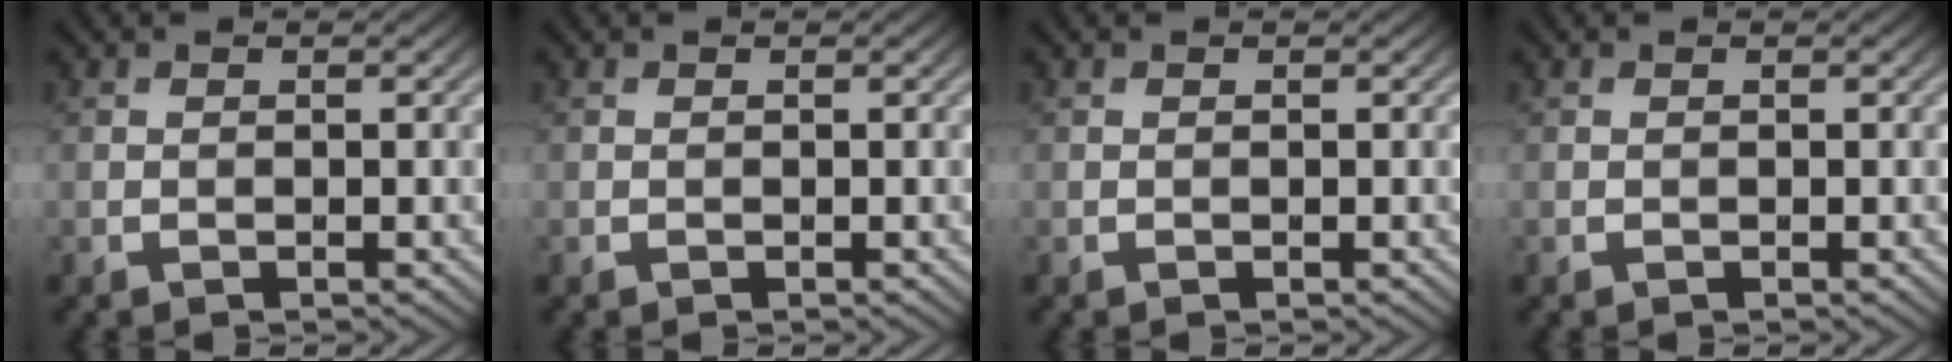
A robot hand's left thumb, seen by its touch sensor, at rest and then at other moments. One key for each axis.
{"total": 0.0}
{"total": 0.0}
{"total": 0.0}